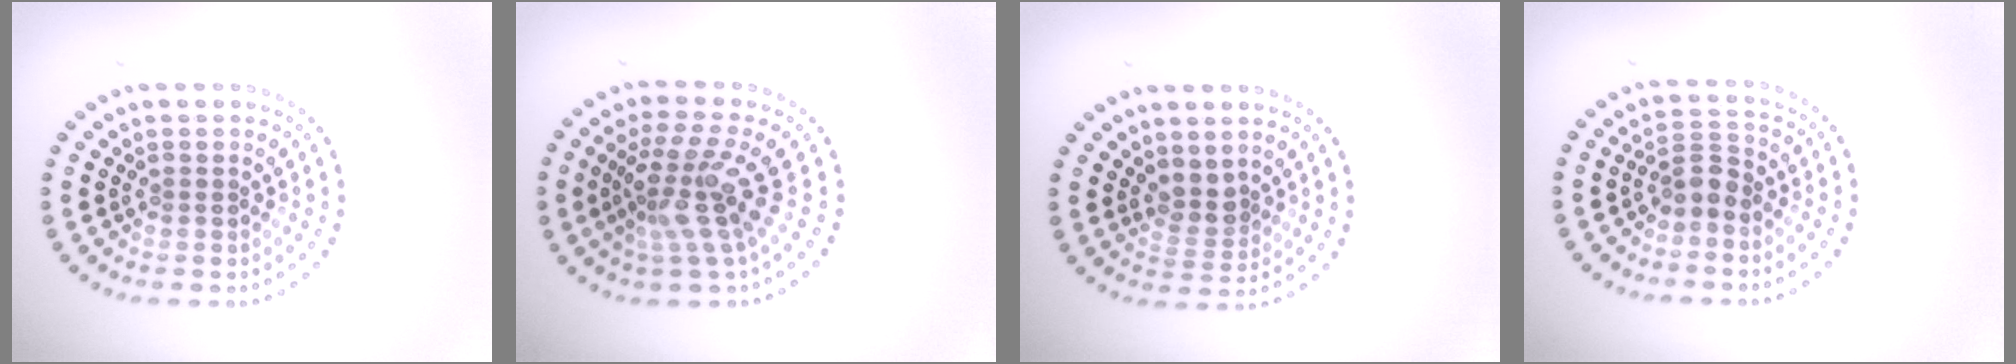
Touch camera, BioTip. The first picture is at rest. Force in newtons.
{"total": 4.6, "press": 3.2, "slide": 3.3}
{"total": 2.2, "press": 1.7, "slide": 1.4}
{"total": 2.2, "press": 1.8, "slide": 1.3}